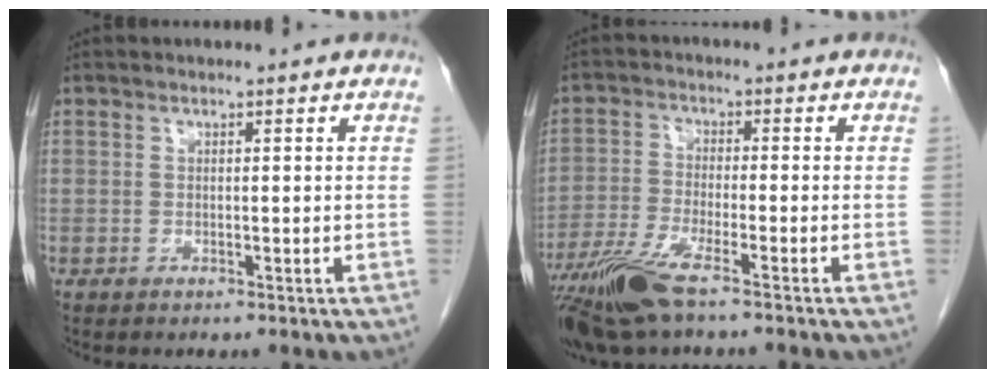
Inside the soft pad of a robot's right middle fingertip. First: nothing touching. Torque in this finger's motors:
{"motor_torque": [0.12, -0.37, 0.21, 0.05]}